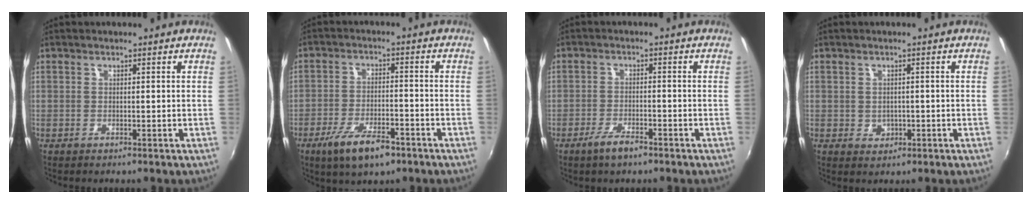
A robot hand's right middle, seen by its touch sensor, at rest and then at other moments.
{"total": 9.6, "force": [-6.1, 3.3, 6.7], "torque": [-0.146, -0.017, -0.103]}
{"total": 4.3, "force": [-3.1, 1.2, 2.7], "torque": [-0.067, -0.005, -0.059]}
{"total": 2.3, "force": [-0.3, 2.1, 0.9], "torque": [-0.014, 0.002, 0.000]}